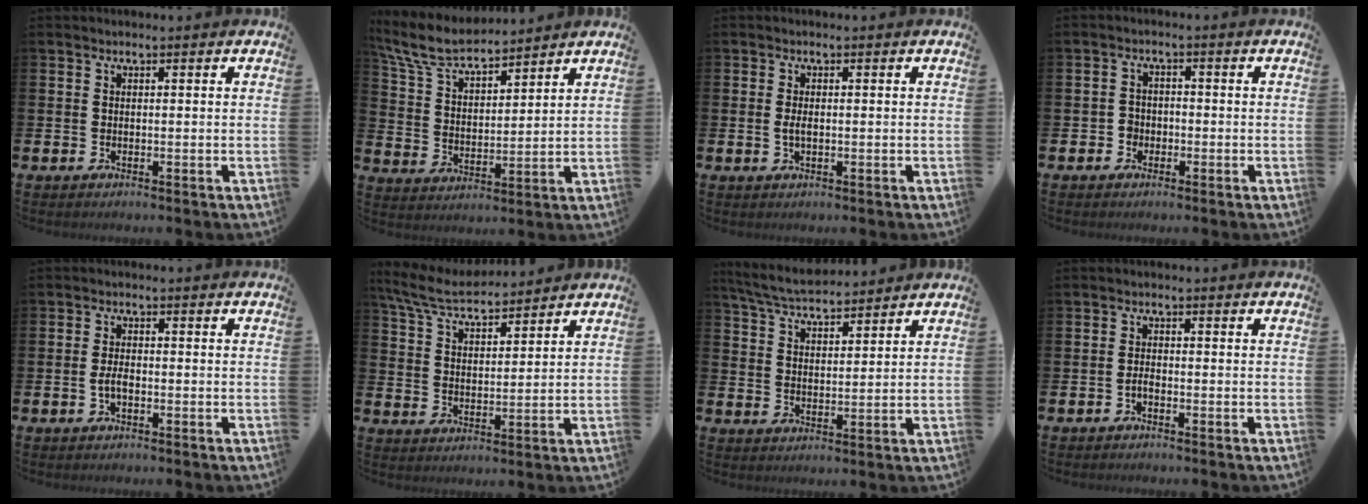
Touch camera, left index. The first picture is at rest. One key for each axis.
{"total": 7.6, "fx": 7.0, "fy": 1.8, "fz": 2.4, "tx": -0.076, "ty": -0.038, "tz": 0.125}
{"total": 1.5, "fx": -0.1, "fy": 0.6, "fz": 1.4, "tx": -0.020, "ty": 0.000, "tz": -0.005}
{"total": 2.1, "fx": -1.2, "fy": 1.7, "fz": 0.3, "tx": -0.010, "ty": 0.005, "tz": -0.028}
{"total": 2.1, "fx": -0.7, "fy": 1.0, "fz": 1.7, "tx": -0.025, "ty": -0.001, "tz": -0.015}
{"total": 6.5, "fx": 6.2, "fy": 1.3, "fz": 1.8, "tx": -0.059, "ty": -0.030, "tz": 0.110}
{"total": 5.9, "fx": 5.7, "fy": 0.8, "fz": 1.4, "tx": -0.047, "ty": -0.026, "tz": 0.103}
{"total": 1.1, "fx": -0.8, "fy": 0.3, "fz": 0.7, "tx": -0.008, "ty": -0.005, "tz": -0.017}